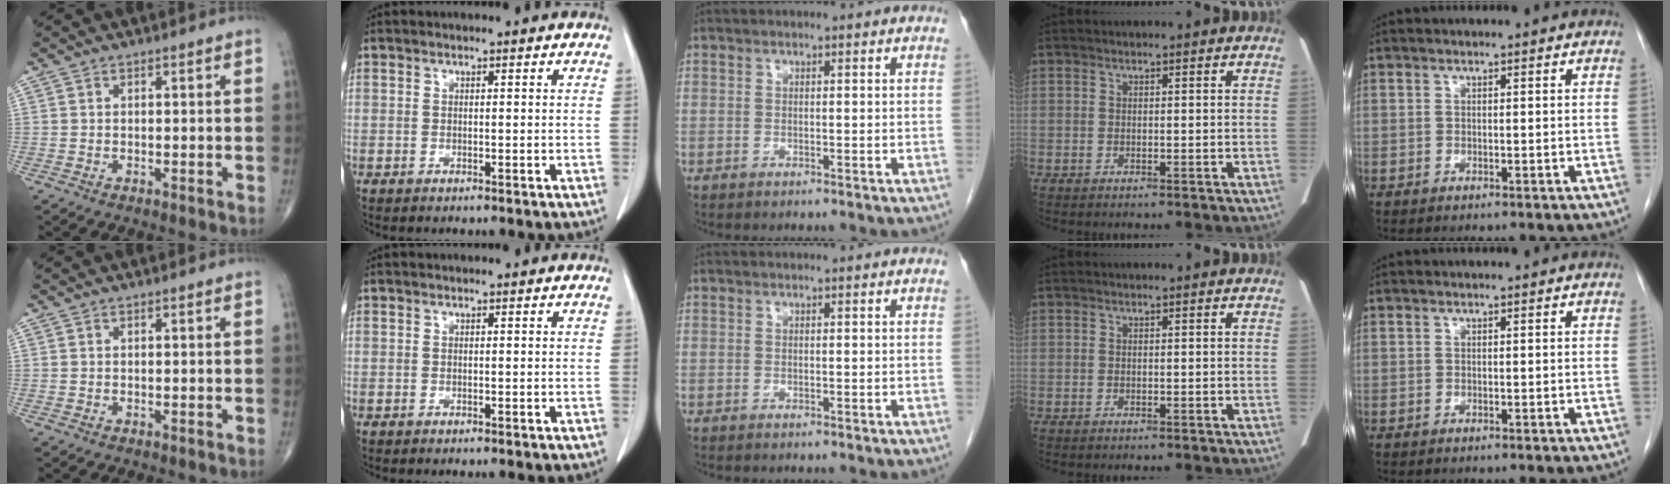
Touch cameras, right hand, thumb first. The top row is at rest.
{}